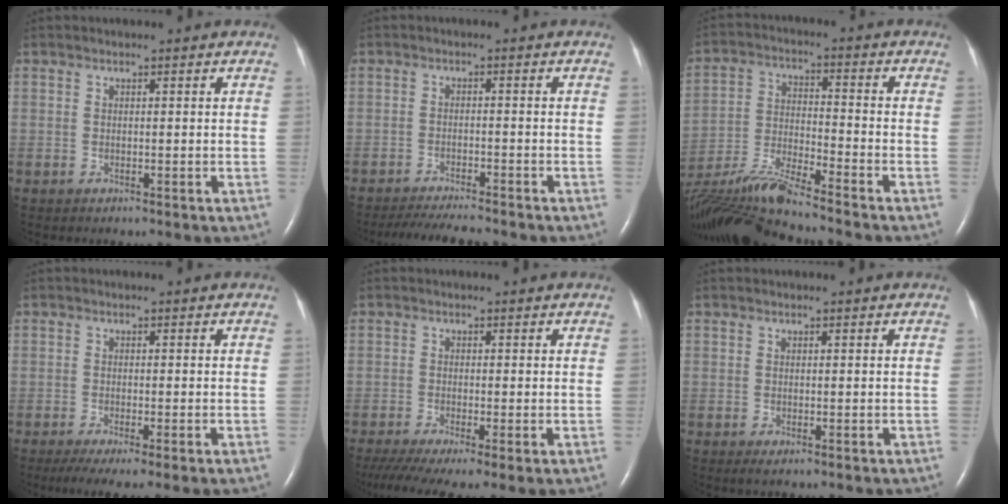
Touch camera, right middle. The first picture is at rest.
{"total": 7.0, "force": [-6.4, 0.3, 2.7], "torque": [-0.044, -0.017, -0.104]}
{"total": 13.4, "force": [-11.9, -1.0, 6.1], "torque": [-0.124, -0.014, -0.222]}
{"total": 6.3, "force": [-4.1, 0.5, 4.8], "torque": [-0.076, -0.021, -0.067]}
{"total": 9.8, "force": [-6.5, 1.7, 7.1], "torque": [-0.130, -0.024, -0.110]}
{"total": 0.6, "force": [-0.2, 0.1, 0.6], "torque": [-0.012, -0.002, -0.002]}